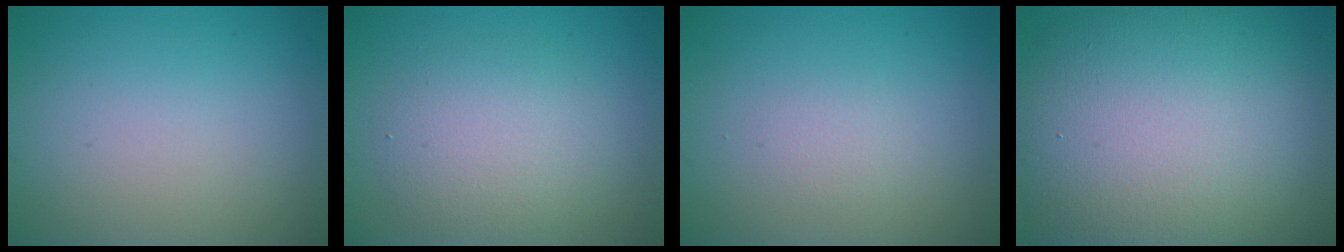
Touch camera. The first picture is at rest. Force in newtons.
{"total": 3.9, "press": 3.9, "slide": 0.4}
{"total": 1.0, "press": 1.0, "slide": 0.0}
{"total": 15.6, "press": 15.6, "slide": 1.1}